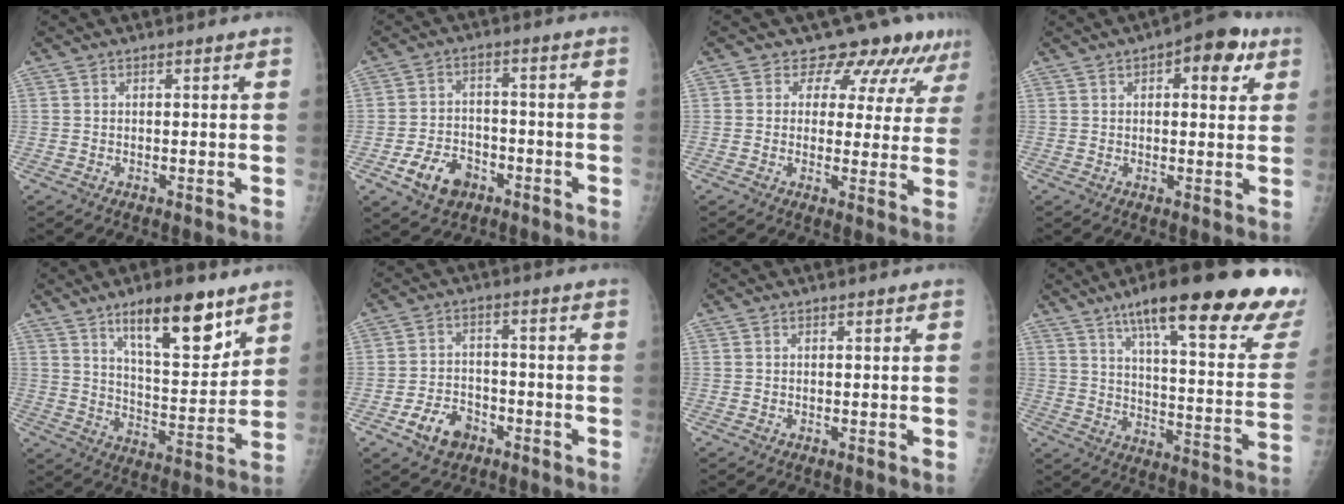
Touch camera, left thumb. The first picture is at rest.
{"total": 8.3, "force": [-4.1, 5.9, 4.2], "torque": [-0.055, 0.024, -0.068]}
{"total": 9.6, "force": [7.6, 5.2, 2.5], "torque": [0.009, -0.036, 0.072]}
{"total": 9.0, "force": [4.1, 4.2, 6.8], "torque": [-0.055, -0.004, 0.045]}
{"total": 15.5, "force": [9.6, 5.1, 11.1], "torque": [-0.140, -0.060, 0.160]}
{"total": 7.2, "force": [-3.9, 5.0, 3.4], "torque": [-0.043, 0.026, -0.064]}
{"total": 0.0}
{"total": 27.9, "force": [19.4, 4.7, 19.5], "torque": [-0.243, -0.079, 0.263]}